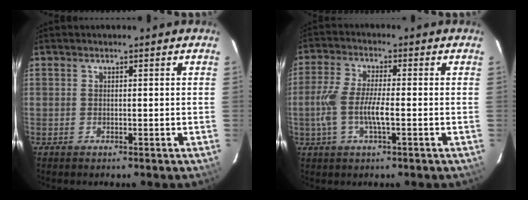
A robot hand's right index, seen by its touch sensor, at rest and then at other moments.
{"total": 8.0, "force": [-1.8, 2.0, 7.6], "torque": [-0.160, -0.001, -0.036]}